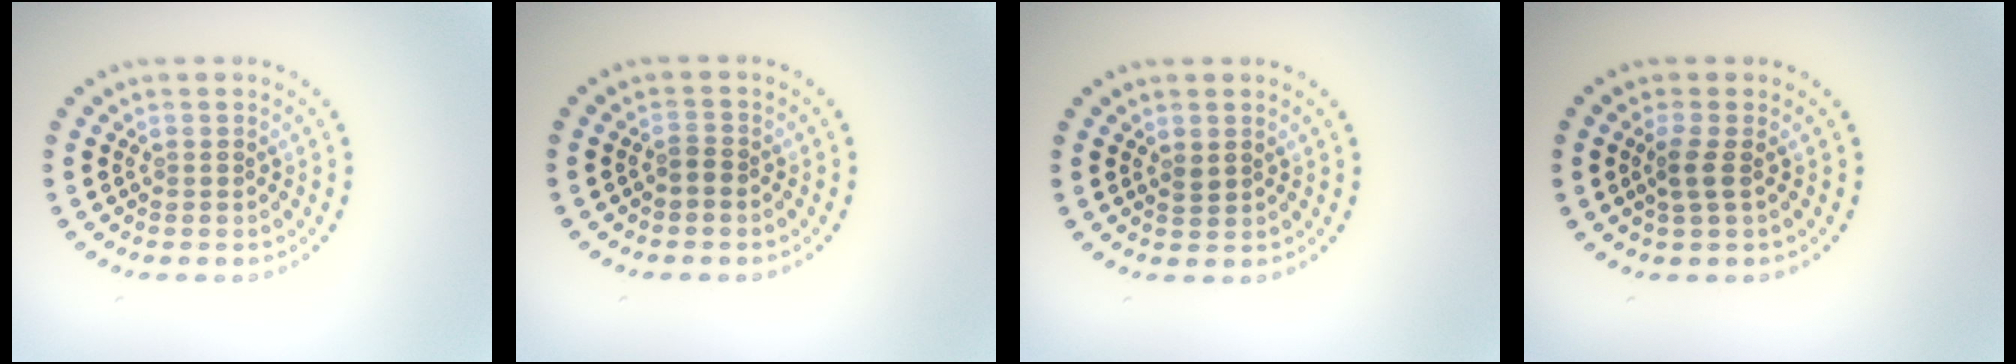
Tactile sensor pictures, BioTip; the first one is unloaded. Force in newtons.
{"total": 0.8, "press": 0.5, "slide": 0.6}
{"total": 0.8, "press": 0.8, "slide": 0.3}
{"total": 1.6, "press": 1.4, "slide": 0.9}